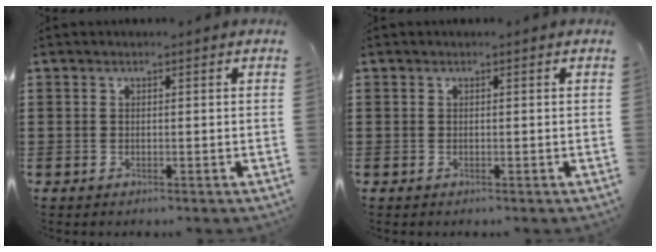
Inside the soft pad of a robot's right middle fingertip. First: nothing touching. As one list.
[{"total": 0.0}]